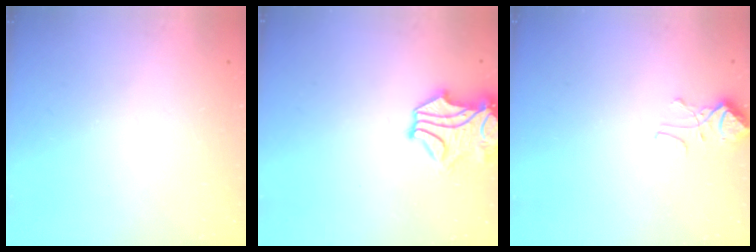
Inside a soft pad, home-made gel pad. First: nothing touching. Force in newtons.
{"total": 2.2, "press": 1.8, "slide": 1.3}
{"total": 2.9, "press": 2.8, "slide": 0.8}